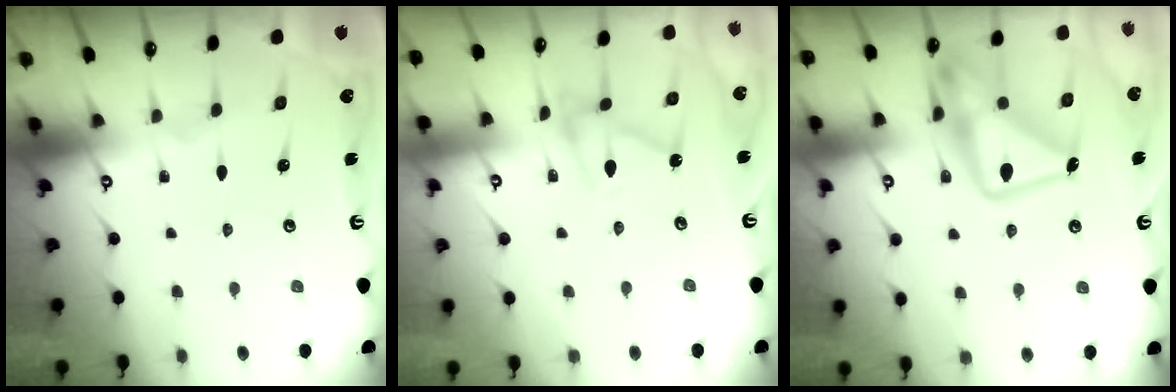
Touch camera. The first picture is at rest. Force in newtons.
{"total": 10.5, "press": 10.5, "slide": 0.3}
{"total": 19.8, "press": 19.7, "slide": 1.9}